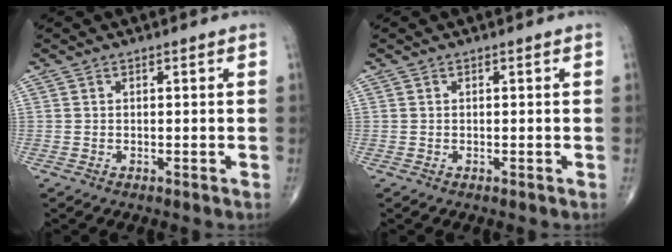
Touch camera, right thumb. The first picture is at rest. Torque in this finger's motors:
{"motor_torque": [0.00, 0.00, -0.10, 0.07, 0.02]}